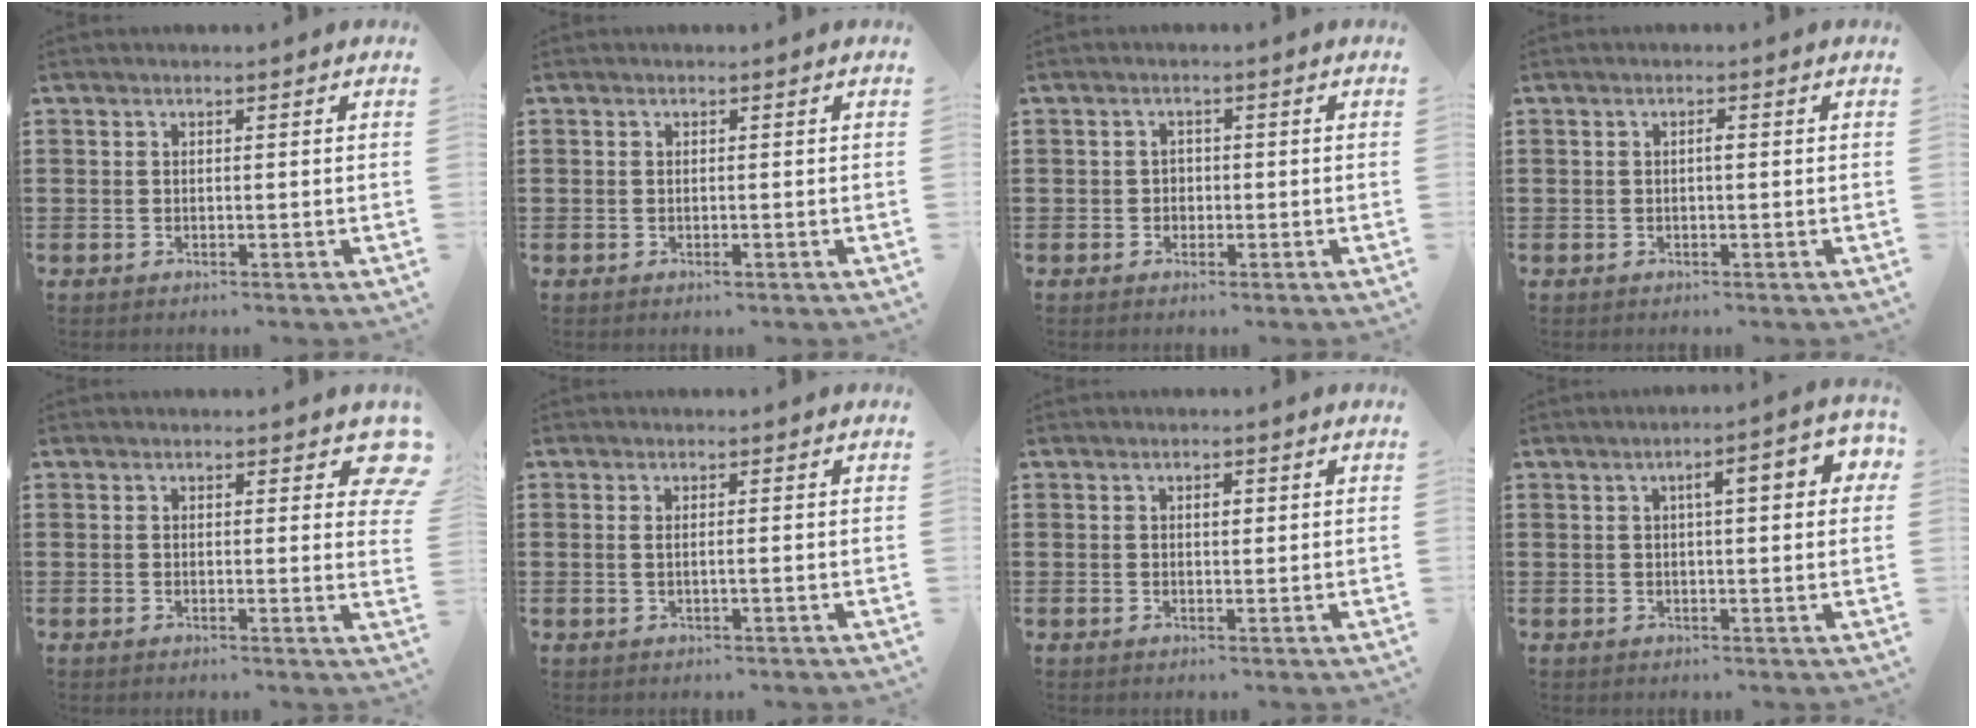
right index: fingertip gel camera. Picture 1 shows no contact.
{"total": 0.7, "force": [-0.2, 0.1, 0.7], "torque": [-0.014, -0.006, -0.002]}
{"total": 1.4, "force": [-0.4, 1.2, 0.5], "torque": [-0.013, 0.002, -0.010]}
{"total": 0.9, "force": [-0.1, 0.2, 0.8], "torque": [-0.016, -0.003, 0.000]}
{"total": 2.5, "force": [1.6, 1.1, 1.6], "torque": [-0.005, -0.004, 0.022]}
{"total": 1.1, "force": [-0.1, 0.0, 1.1], "torque": [-0.020, -0.004, -0.001]}
{"total": 1.3, "force": [0.4, 0.6, 1.0], "torque": [-0.013, 0.002, 0.004]}
{"total": 5.2, "force": [1.2, 1.3, 4.9], "torque": [-0.071, 0.001, 0.011]}